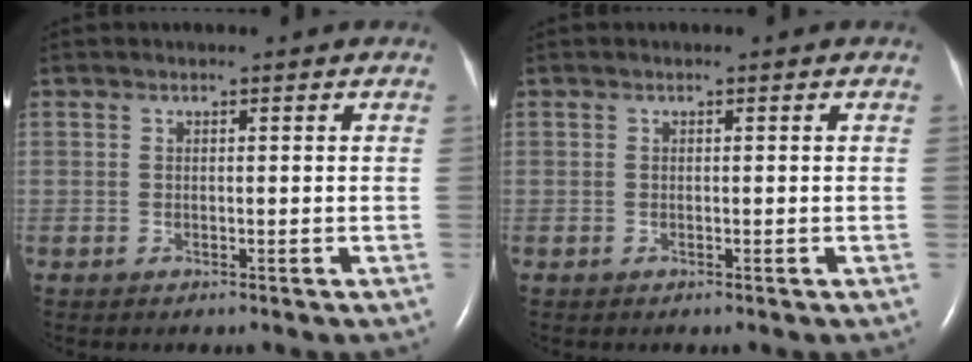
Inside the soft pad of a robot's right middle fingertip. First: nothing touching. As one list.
[{"total": 0.0}]